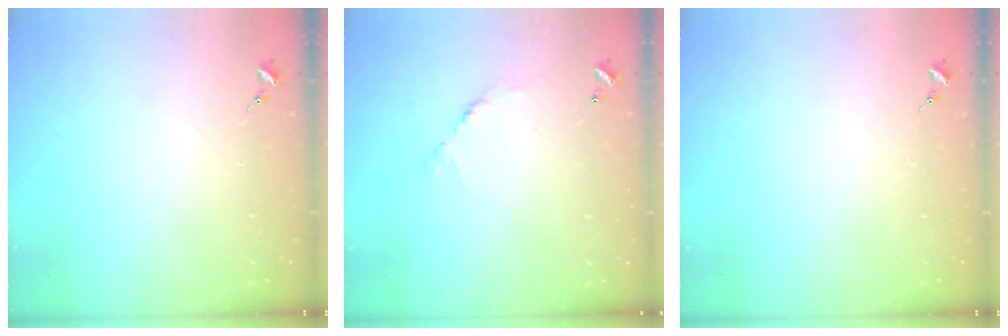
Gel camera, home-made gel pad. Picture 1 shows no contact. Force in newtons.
{"total": 5.9, "press": 5.9, "slide": 0.4}
{"total": 0.0}